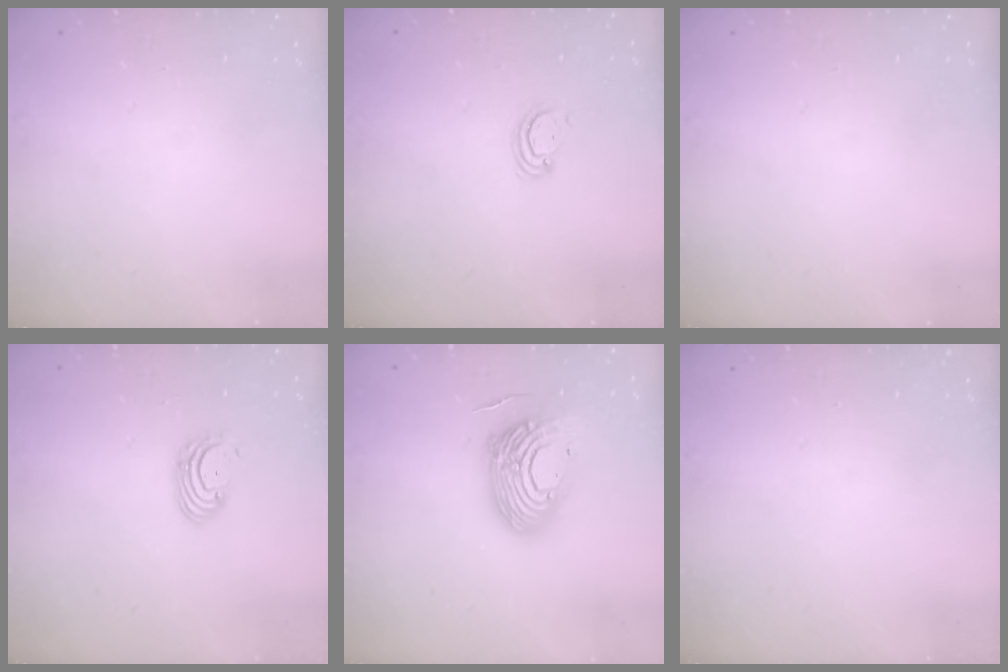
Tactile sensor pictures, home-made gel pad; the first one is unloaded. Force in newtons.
{"total": 3.2, "press": 3.2, "slide": 0.3}
{"total": 0.0}
{"total": 2.7, "press": 2.7, "slide": 0.3}
{"total": 15.1, "press": 15.0, "slide": 1.9}
{"total": 0.0}